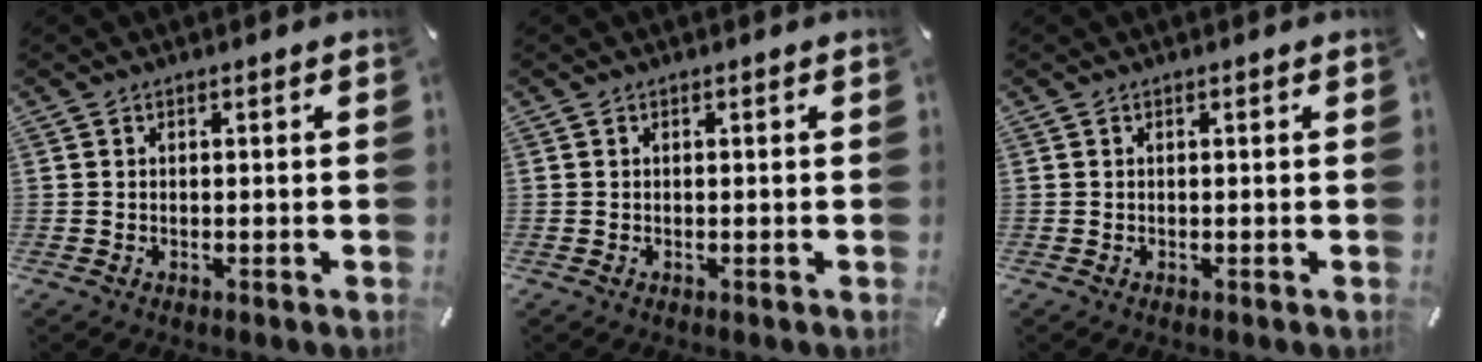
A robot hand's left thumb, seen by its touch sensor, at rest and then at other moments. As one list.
[{"total": 0.0}, {"total": 0.0}]